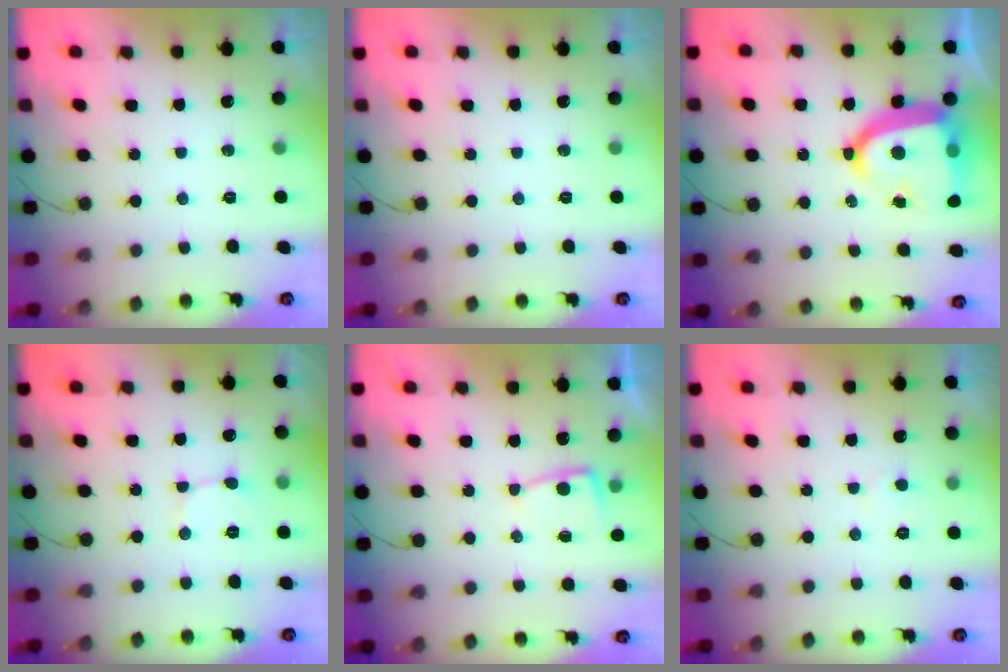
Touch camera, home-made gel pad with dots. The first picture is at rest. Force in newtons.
{"total": 0.0}
{"total": 18.5, "press": 18.4, "slide": 1.5}
{"total": 2.5, "press": 2.5, "slide": 0.3}
{"total": 4.9, "press": 4.9, "slide": 0.5}
{"total": 2.0, "press": 2.0, "slide": 0.2}